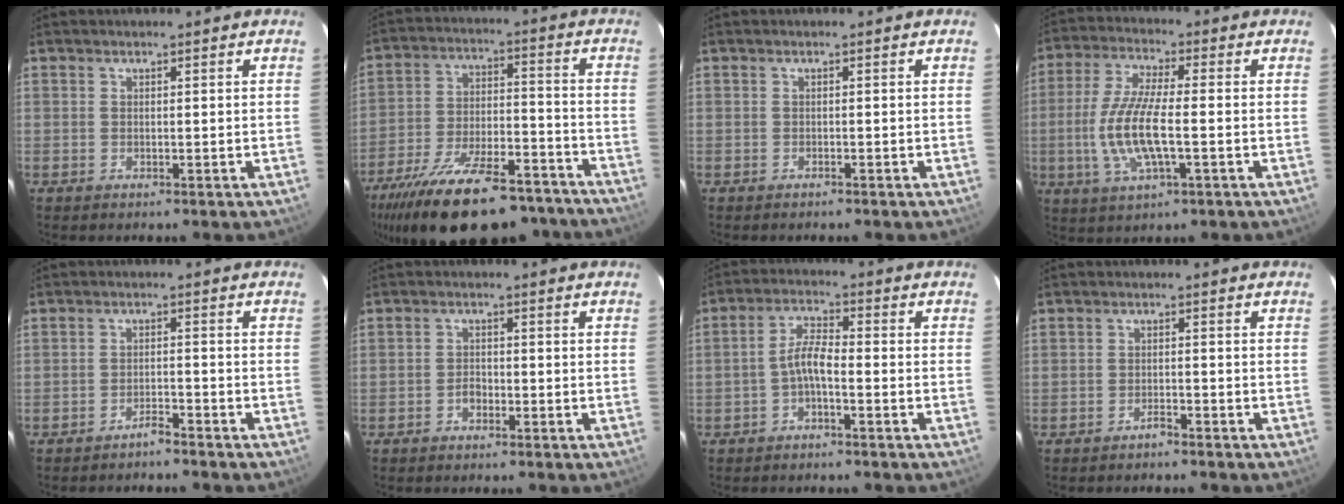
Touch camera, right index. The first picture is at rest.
{"total": 27.3, "force": [-21.7, 9.4, 13.6], "torque": [-0.254, -0.021, -0.312]}
{"total": 0.5, "force": [-0.5, 0.0, 0.1], "torque": [-0.001, 0.002, -0.007]}
{"total": 11.9, "force": [-2.1, 3.2, 11.3], "torque": [-0.236, -0.005, -0.044]}
{"total": 2.4, "force": [-2.4, 0.1, 0.6], "torque": [-0.018, 0.003, -0.037]}
{"total": 1.7, "force": [-1.1, 1.1, 0.8], "torque": [-0.015, 0.005, -0.020]}
{"total": 4.0, "force": [-1.9, 0.9, 3.4], "torque": [-0.075, 0.013, -0.039]}
{"total": 1.5, "force": [-1.5, 0.1, 0.3], "torque": [-0.010, 0.002, -0.023]}